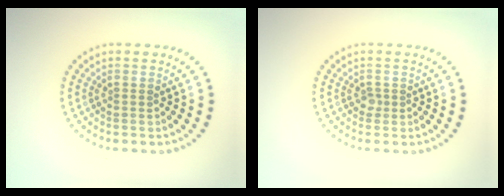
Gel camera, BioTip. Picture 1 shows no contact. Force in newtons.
{"total": 0.8, "press": 0.5, "slide": 0.6}